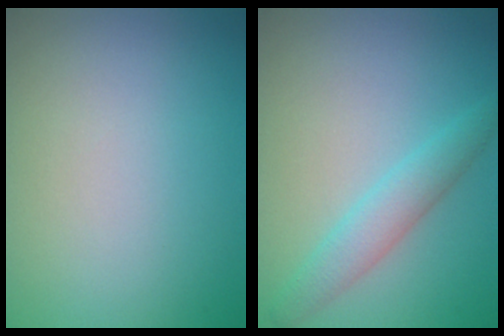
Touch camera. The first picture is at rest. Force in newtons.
{"total": 2.7, "press": 2.7, "slide": 0.1}